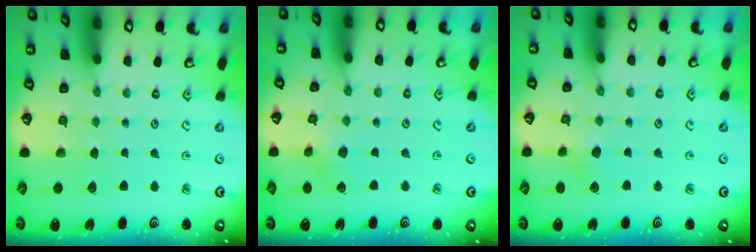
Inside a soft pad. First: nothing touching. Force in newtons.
{"total": 2.9, "press": 2.9, "slide": 0.3}
{"total": 2.8, "press": 2.8, "slide": 0.6}